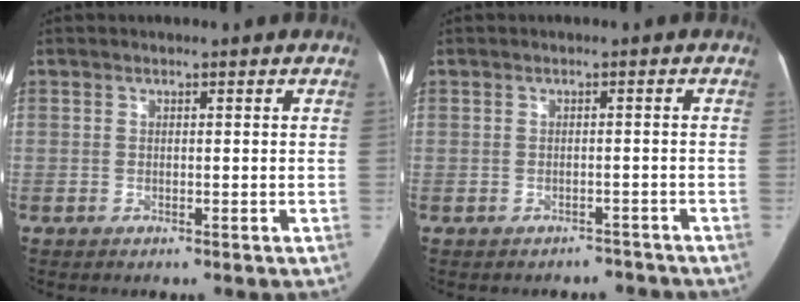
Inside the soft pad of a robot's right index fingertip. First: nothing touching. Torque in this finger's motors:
{"motor_torque": [-1.57, 0.57, -1.05, -0.21]}